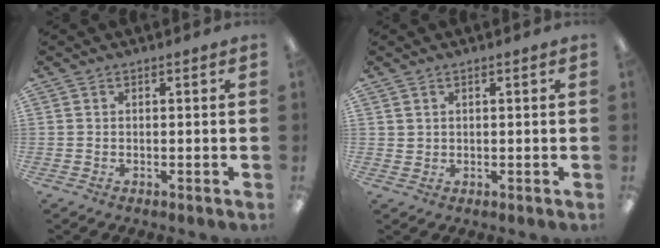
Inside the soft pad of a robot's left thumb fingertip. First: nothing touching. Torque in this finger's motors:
{"motor_torque": [-0.09, -0.01, -0.05, 0.19, 0.00]}